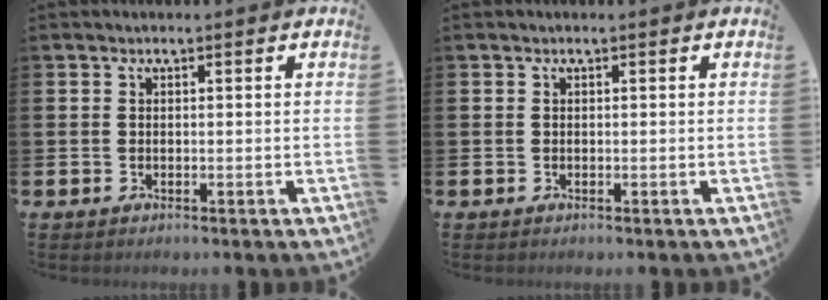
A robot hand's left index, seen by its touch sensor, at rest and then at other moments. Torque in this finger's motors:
{"motor_torque": [0.00, 0.00, 0.00, -0.01]}